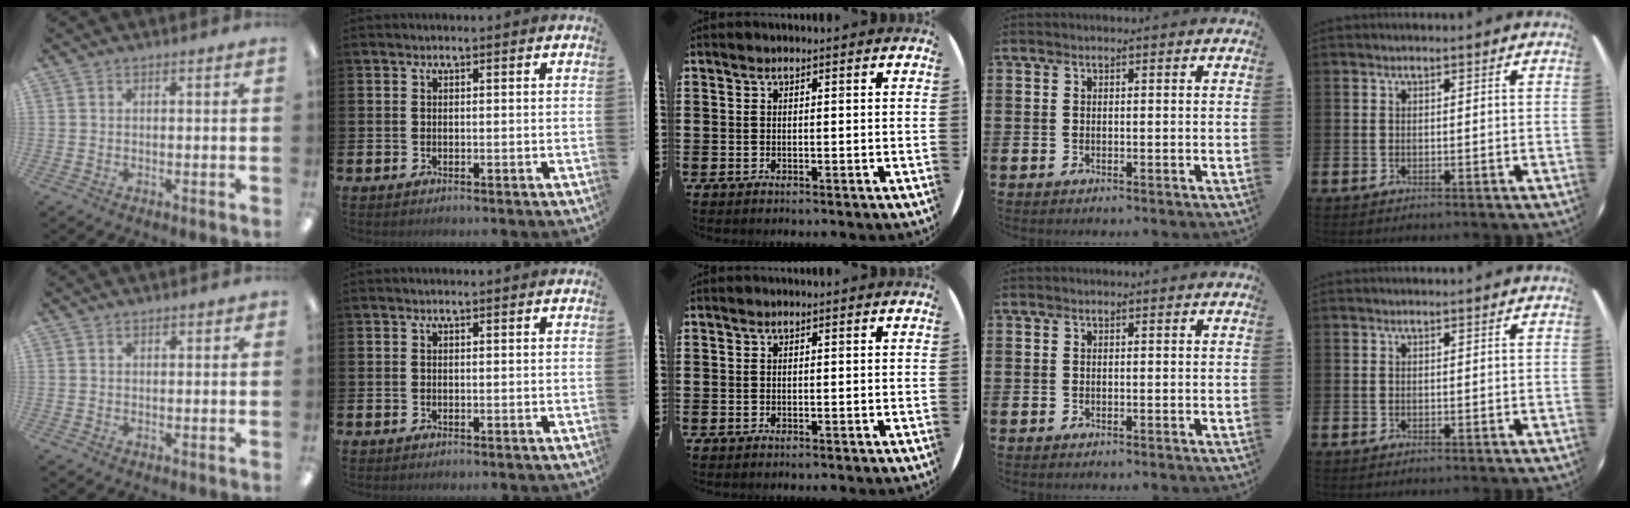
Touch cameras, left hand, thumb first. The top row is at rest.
{"thumb": {"total": 0.9, "force": [0.6, 0.6, 0.3], "torque": [0.001, -0.001, 0.009]}}